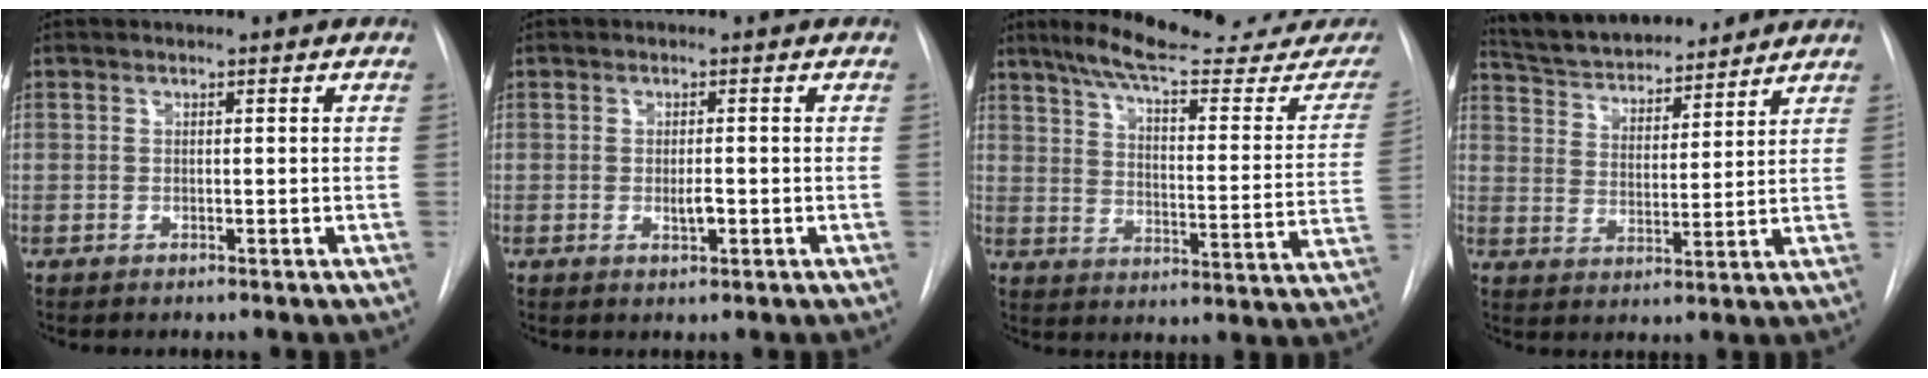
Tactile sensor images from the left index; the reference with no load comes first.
{"total": 1.7, "force": [-0.4, 0.5, 1.6], "torque": [-0.030, -0.002, -0.004]}
{"total": 23.5, "force": [20.4, 3.9, 11.1], "torque": [-0.153, -0.041, 0.258]}
{"total": 14.9, "force": [13.7, 3.2, 4.8], "torque": [-0.077, 0.019, 0.225]}